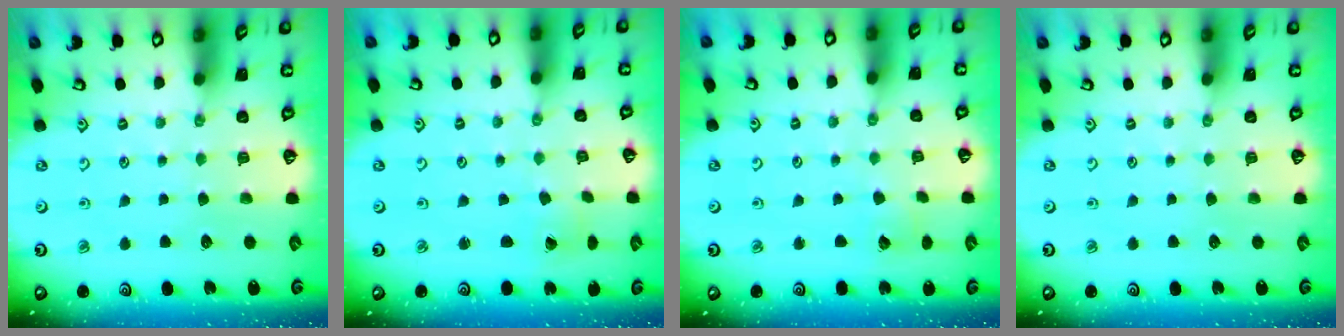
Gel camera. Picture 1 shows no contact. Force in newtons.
{"total": 1.5, "press": 1.5, "slide": 0.1}
{"total": 3.5, "press": 3.5, "slide": 0.5}
{"total": 0.0}